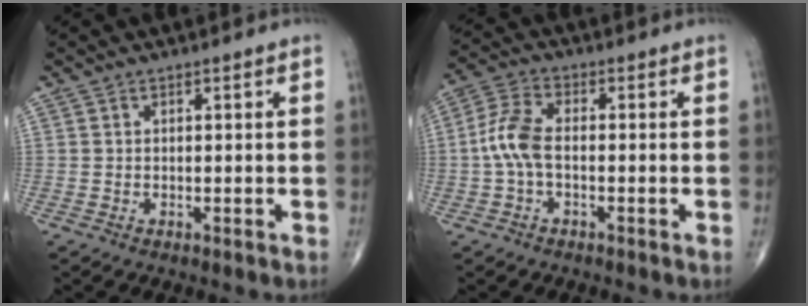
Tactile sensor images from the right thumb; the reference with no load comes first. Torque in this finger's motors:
{"motor_torque": [0.96, 0.90, 0.90, -0.22, 0.09]}